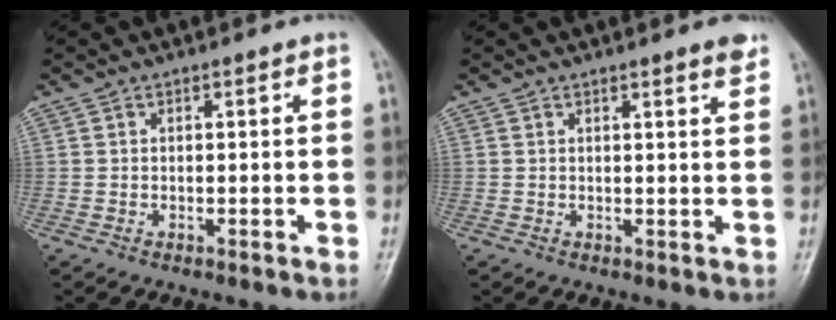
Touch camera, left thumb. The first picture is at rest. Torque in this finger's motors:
{"motor_torque": [-0.03, -0.07, -0.13, -0.16, 0.06]}